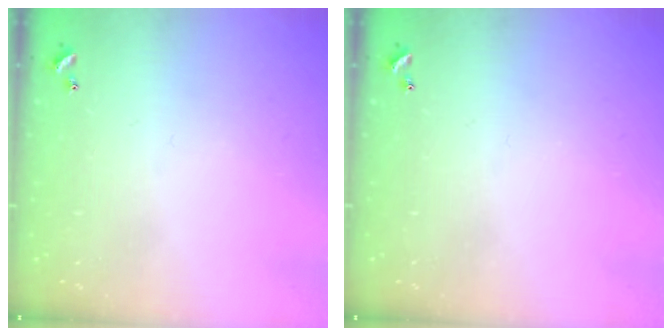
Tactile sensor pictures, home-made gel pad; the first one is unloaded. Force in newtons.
{"total": 0.0}